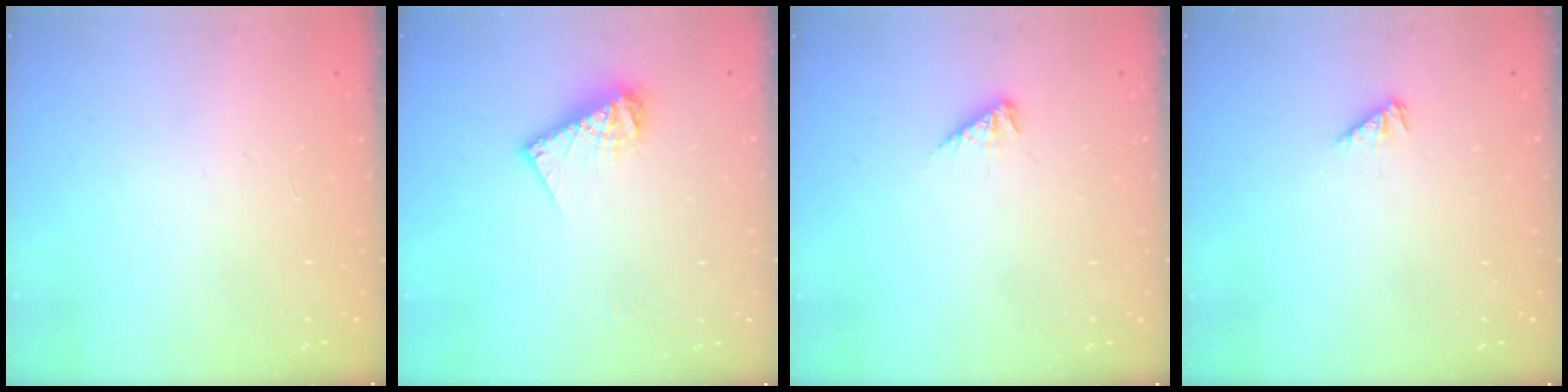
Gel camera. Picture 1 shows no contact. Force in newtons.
{"total": 10.0, "press": 10.0, "slide": 0.8}
{"total": 3.2, "press": 3.2, "slide": 0.5}
{"total": 2.6, "press": 2.5, "slide": 0.6}